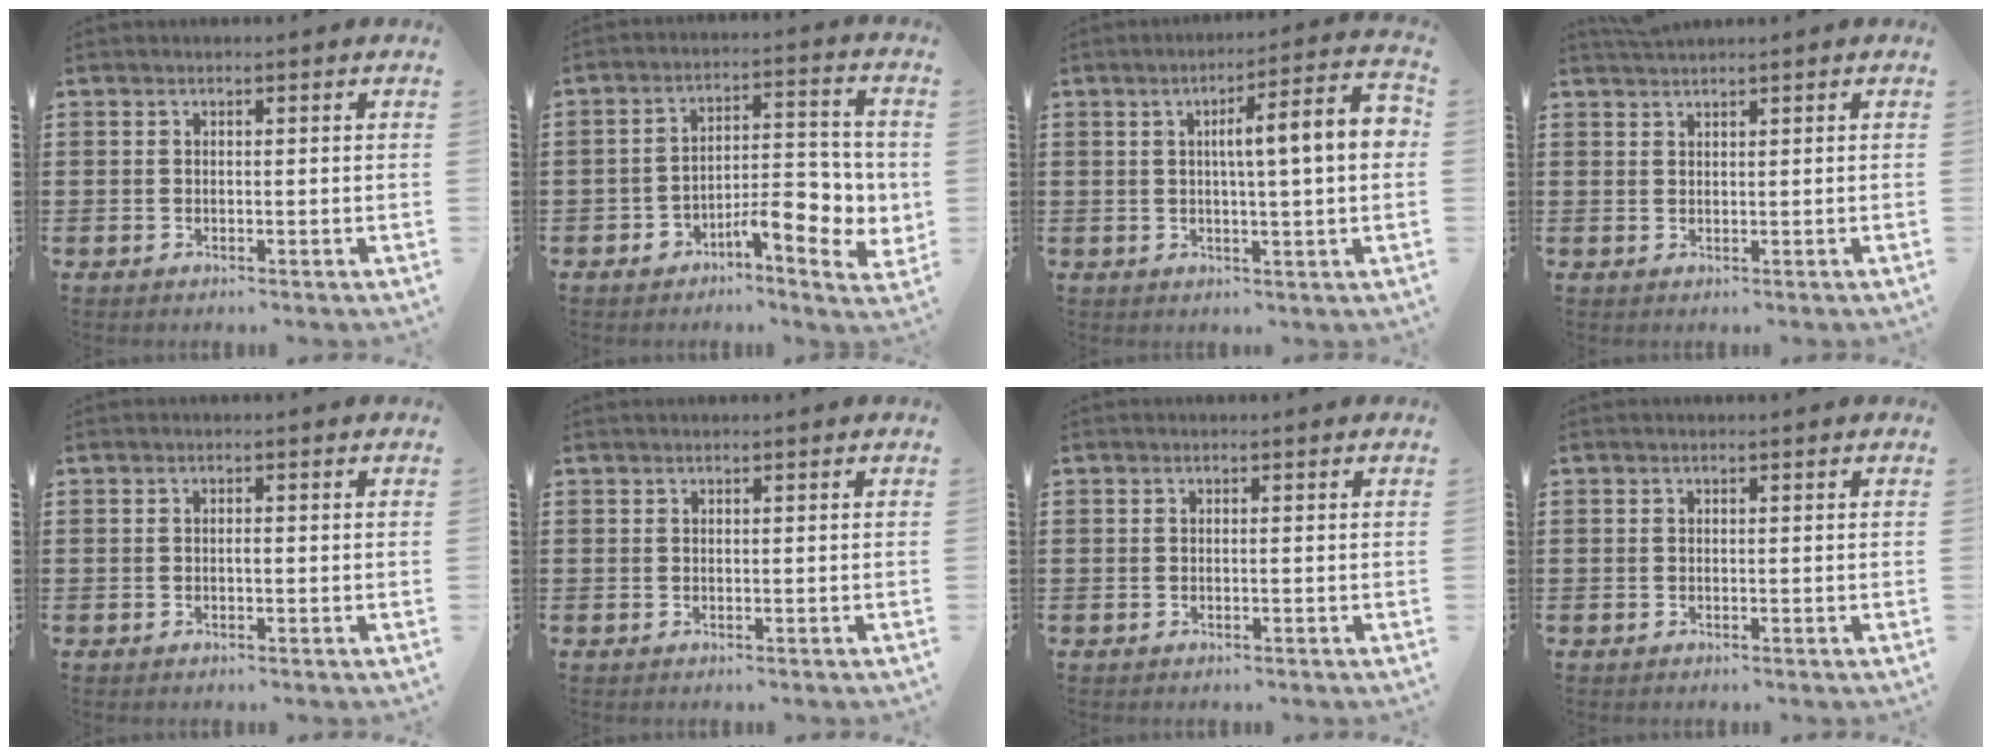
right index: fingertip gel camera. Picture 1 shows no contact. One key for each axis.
{"total": 8.7, "fx": -3.7, "fy": 3.5, "fz": 7.1, "tx": -0.087, "ty": 0.003, "tz": -0.063}
{"total": 8.5, "fx": 1.0, "fy": 0.6, "fz": 8.5, "tx": -0.139, "ty": -0.006, "tz": 0.006}
{"total": 1.3, "fx": 1.3, "fy": -0.1, "fz": 0.1, "tx": -0.004, "ty": 0.001, "tz": 0.026}
{"total": 0.7, "fx": -0.2, "fy": 0.2, "fz": 0.7, "tx": -0.013, "ty": -0.004, "tz": -0.003}
{"total": 0.0}
{"total": 0.0}
{"total": 0.0}